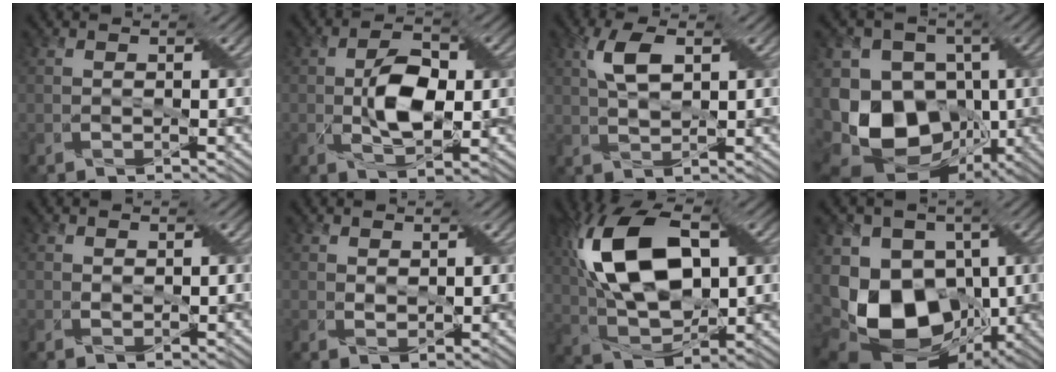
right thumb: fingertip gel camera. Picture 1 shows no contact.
{"total": 7.1, "force": [-0.1, 3.5, 6.1], "torque": [-0.119, -0.001, -0.004]}
{"total": 4.5, "force": [1.8, 2.0, 3.7], "torque": [-0.086, 0.007, 0.032]}
{"total": 15.1, "force": [-2.9, 11.6, 9.2], "torque": [-0.189, -0.010, -0.056]}
{"total": 0.9, "force": [0.8, 0.3, 0.1], "torque": [-0.008, -0.003, 0.017]}
{"total": 1.5, "force": [1.3, 0.6, 0.4], "torque": [-0.013, -0.004, 0.027]}
{"total": 16.3, "force": [3.9, 9.1, 13.0], "torque": [-0.279, 0.026, 0.065]}
{"total": 16.9, "force": [-3.3, 12.3, 11.1], "torque": [-0.210, -0.022, -0.055]}